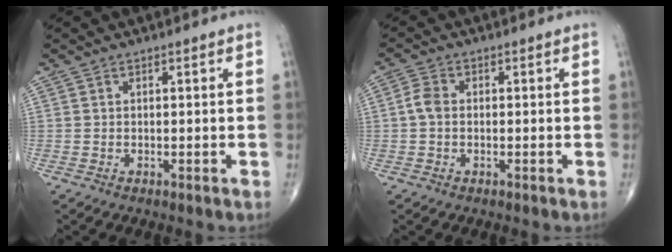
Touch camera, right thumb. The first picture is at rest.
{"total": 2.9, "force": [-0.2, 2.0, 2.1], "torque": [-0.042, 0.007, -0.011]}